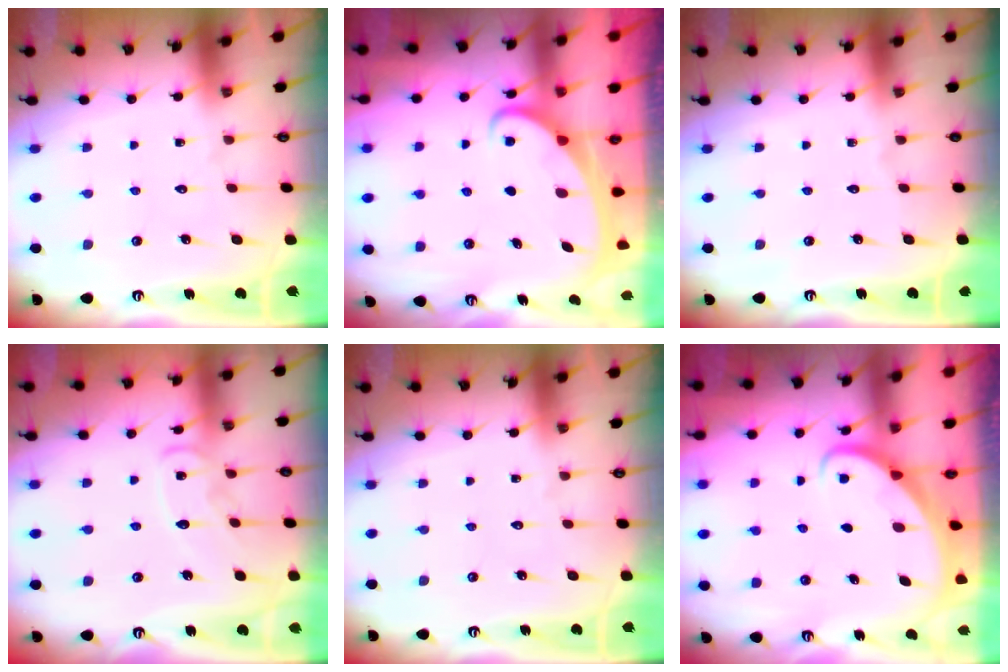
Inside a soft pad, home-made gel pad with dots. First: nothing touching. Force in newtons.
{"total": 2.1, "press": 2.0, "slide": 0.3}
{"total": 0.0}
{"total": 9.0, "press": 9.0, "slide": 0.2}
{"total": 0.0}
{"total": 2.2, "press": 2.2, "slide": 0.2}